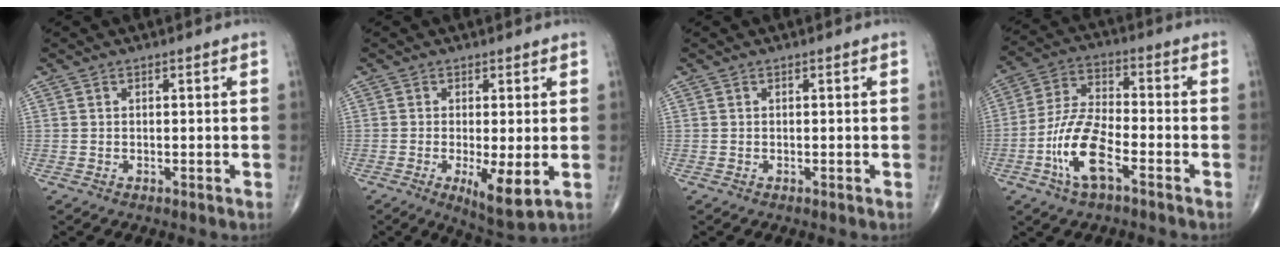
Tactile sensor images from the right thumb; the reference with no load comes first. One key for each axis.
{"total": 7.0, "fx": -1.4, "fy": 1.9, "fz": 6.6, "tx": -0.111, "ty": -0.023, "tz": -0.020}
{"total": 0.0}
{"total": 11.7, "fx": -5.1, "fy": 4.4, "fz": 9.6, "tx": -0.199, "ty": 0.028, "tz": -0.100}